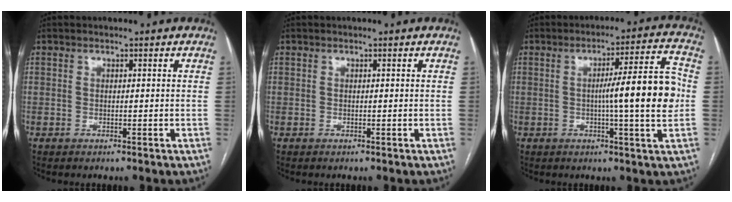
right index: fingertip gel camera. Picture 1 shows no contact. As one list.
[{"total": 0.0}, {"total": 11.3, "force": [-0.4, -0.4, 11.3], "torque": [-0.163, 0.009, -0.010]}]